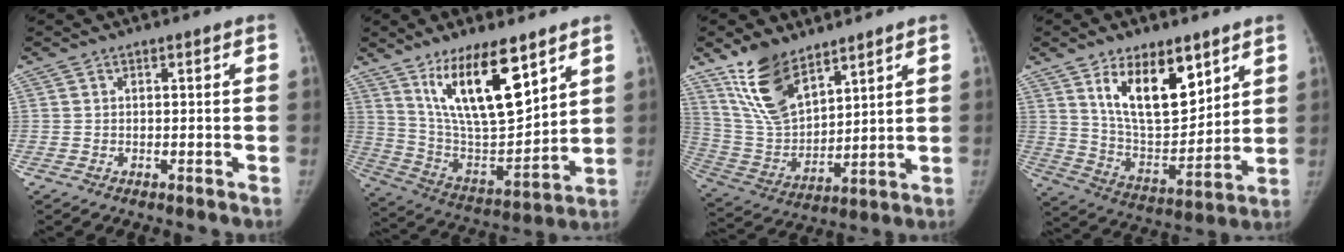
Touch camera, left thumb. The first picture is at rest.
{"total": 19.4, "force": [10.8, 6.7, 14.7], "torque": [-0.225, -0.060, 0.210]}
{"total": 14.9, "force": [10.0, 6.9, 8.6], "torque": [-0.130, -0.054, 0.211]}
{"total": 17.0, "force": [9.0, 8.3, 11.8], "torque": [-0.150, -0.054, 0.170]}